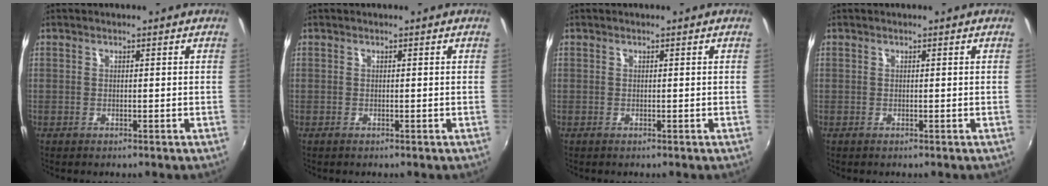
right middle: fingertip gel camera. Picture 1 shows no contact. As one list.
[{"total": 0.0}, {"total": 0.0}, {"total": 0.0}]